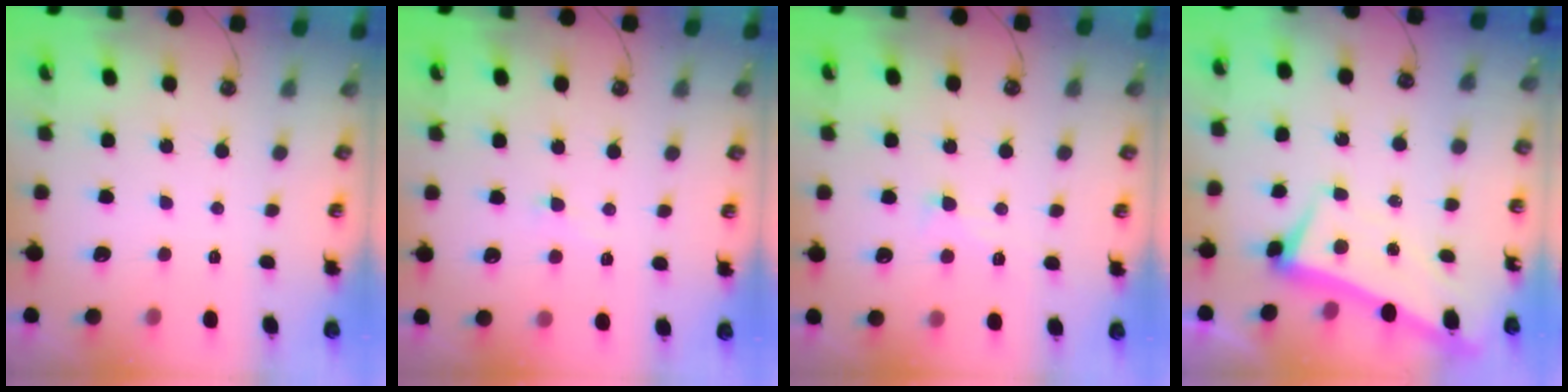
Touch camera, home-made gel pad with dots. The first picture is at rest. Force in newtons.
{"total": 2.4, "press": 2.4, "slide": 0.6}
{"total": 2.6, "press": 2.5, "slide": 0.6}
{"total": 1.8, "press": 0.9, "slide": 1.6}